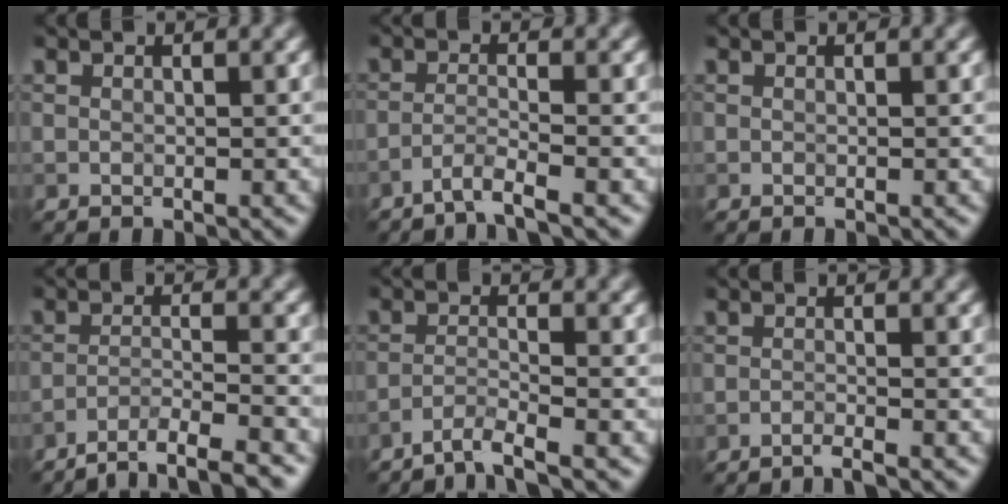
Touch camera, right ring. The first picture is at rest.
{"total": 2.1, "force": [-1.6, 0.0, 1.3], "torque": [-0.021, 0.001, -0.043]}
{"total": 0.0}
{"total": 4.8, "force": [-3.9, 0.8, 2.6], "torque": [-0.043, 0.001, -0.069]}
{"total": 2.4, "force": [-2.0, 0.1, 1.3], "torque": [-0.022, 0.001, -0.051]}
{"total": 1.2, "force": [-1.0, 0.1, 0.7], "torque": [-0.006, -0.002, -0.026]}